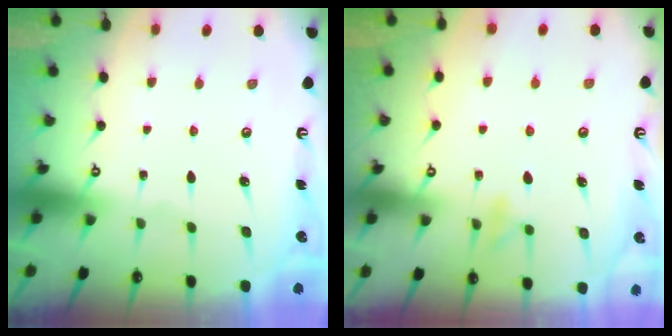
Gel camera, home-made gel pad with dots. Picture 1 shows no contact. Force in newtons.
{"total": 7.9, "press": 7.8, "slide": 0.8}